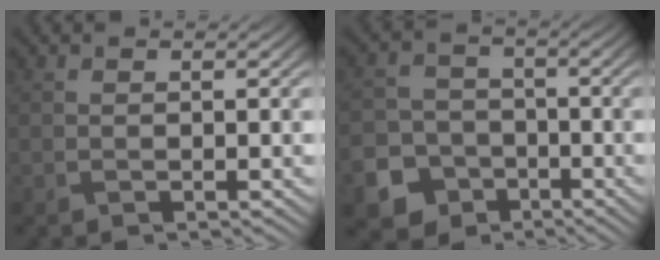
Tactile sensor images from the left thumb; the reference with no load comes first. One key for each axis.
{"total": 9.1, "fx": -4.9, "fy": 7.2, "fz": 2.7, "tx": -0.068, "ty": -0.033, "tz": -0.107}